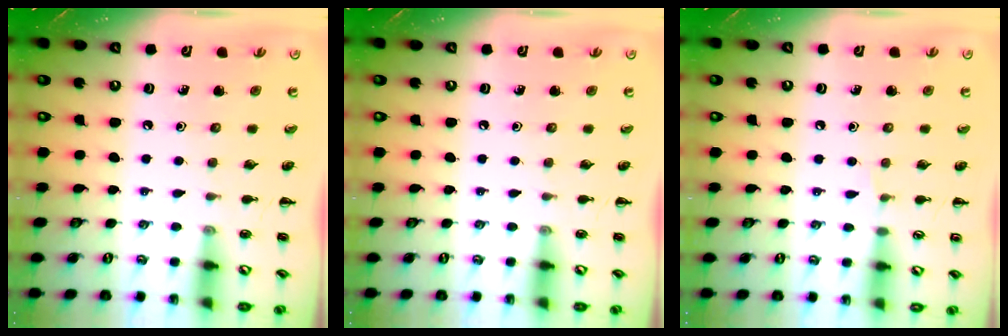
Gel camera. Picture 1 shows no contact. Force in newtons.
{"total": 0.0}
{"total": 3.1, "press": 2.9, "slide": 1.2}